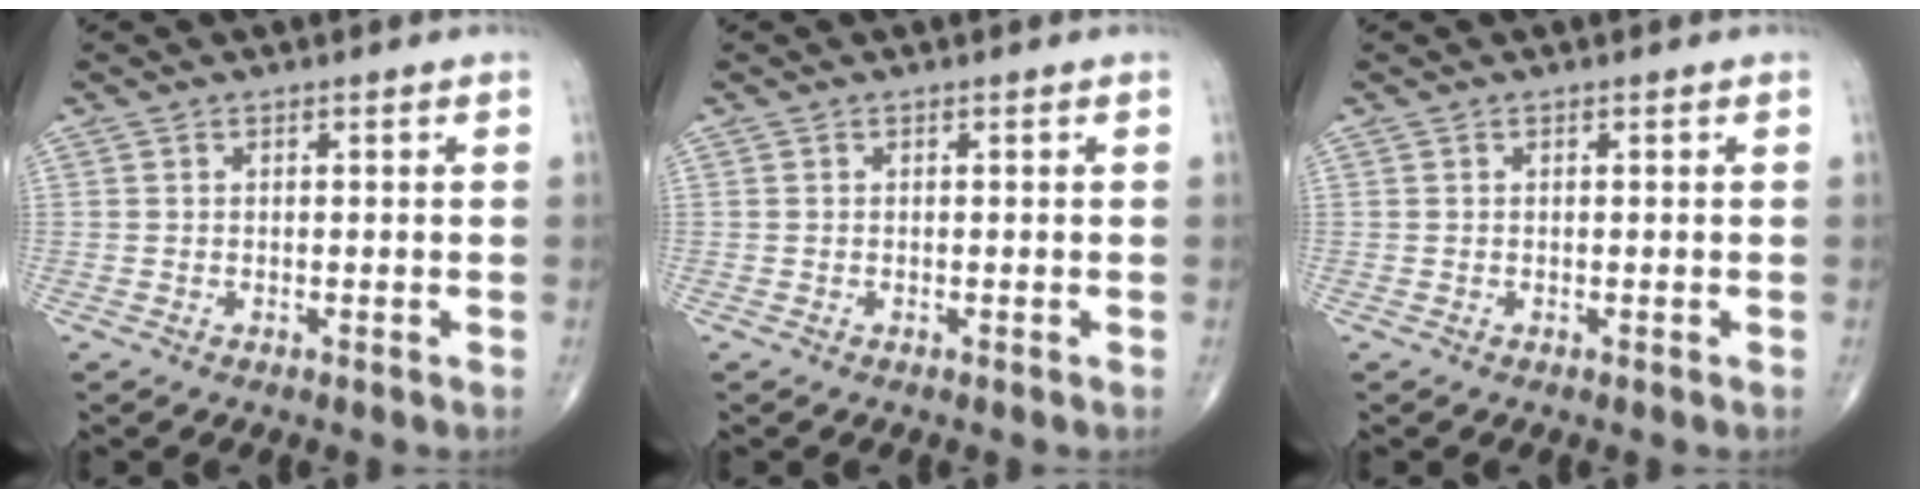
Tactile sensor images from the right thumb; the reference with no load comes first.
{"total": 0.0}
{"total": 0.0}